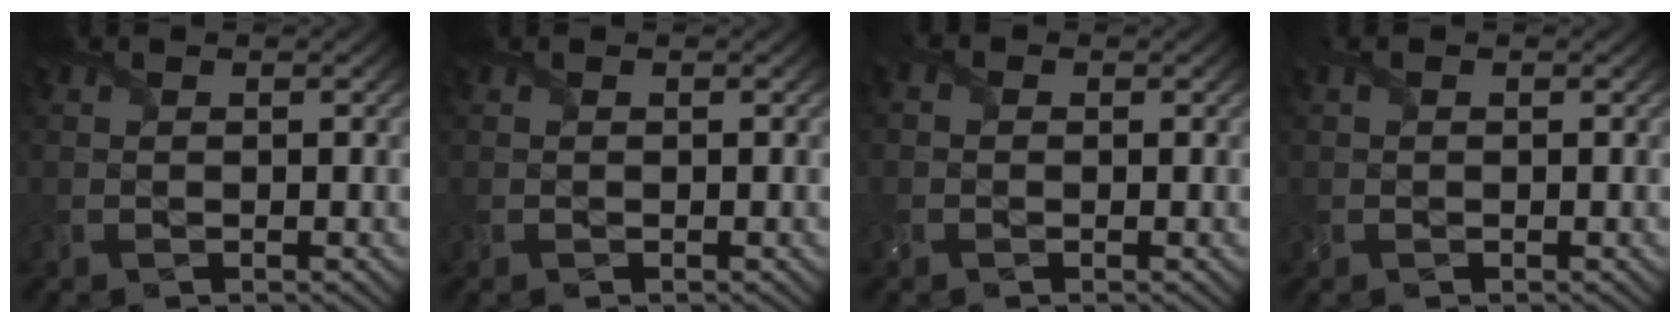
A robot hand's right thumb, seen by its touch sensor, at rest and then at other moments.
{"total": 0.0}
{"total": 1.2, "force": [-0.4, 1.1, 0.4], "torque": [-0.011, -0.001, -0.011]}
{"total": 1.2, "force": [0.4, 0.7, 0.8], "torque": [-0.024, 0.007, 0.004]}